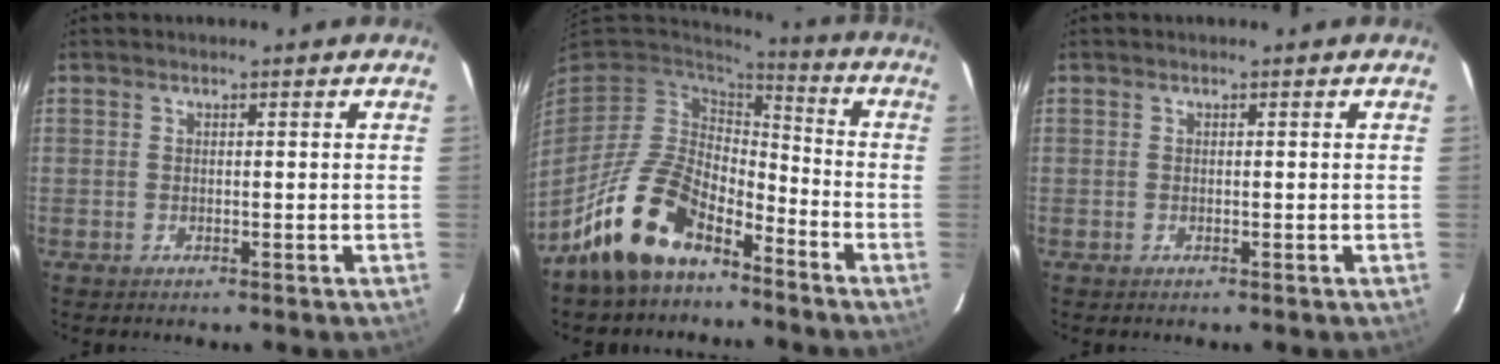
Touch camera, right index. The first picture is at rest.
{"total": 15.5, "force": [-10.4, 7.9, 8.4], "torque": [-0.181, 0.001, -0.185]}
{"total": 0.0}